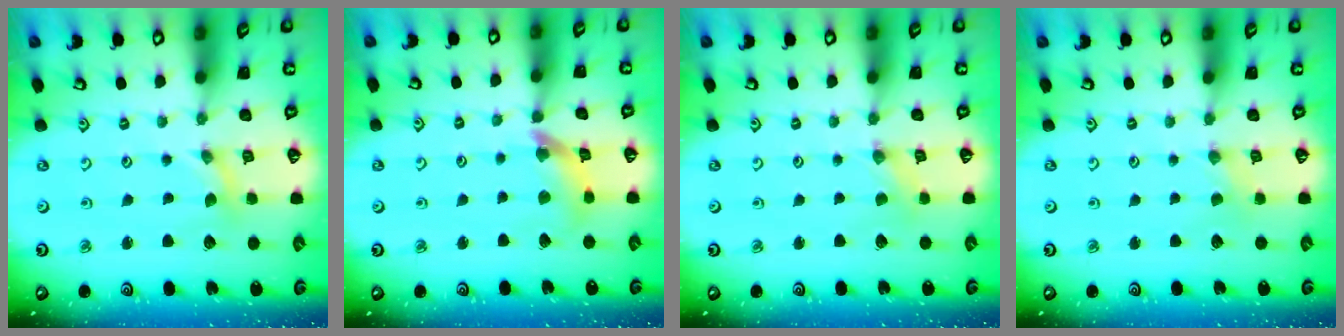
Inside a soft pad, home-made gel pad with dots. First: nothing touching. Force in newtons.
{"total": 10.1, "press": 10.1, "slide": 1.2}
{"total": 0.0}
{"total": 0.0}